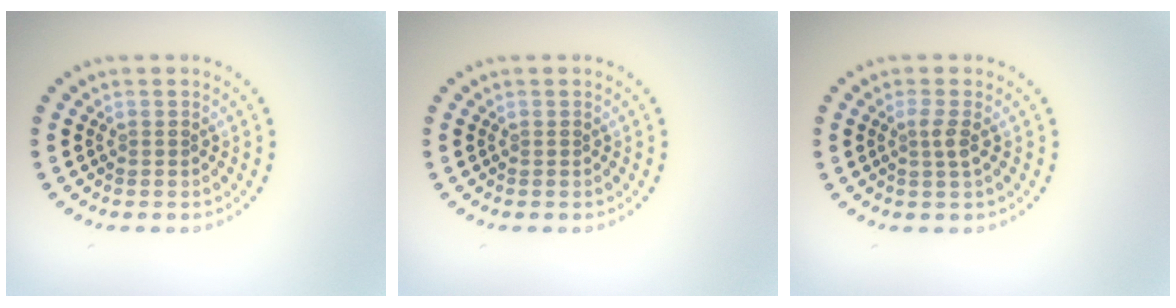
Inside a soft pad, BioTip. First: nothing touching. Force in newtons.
{"total": 0.0}
{"total": 1.4, "press": 1.1, "slide": 0.9}